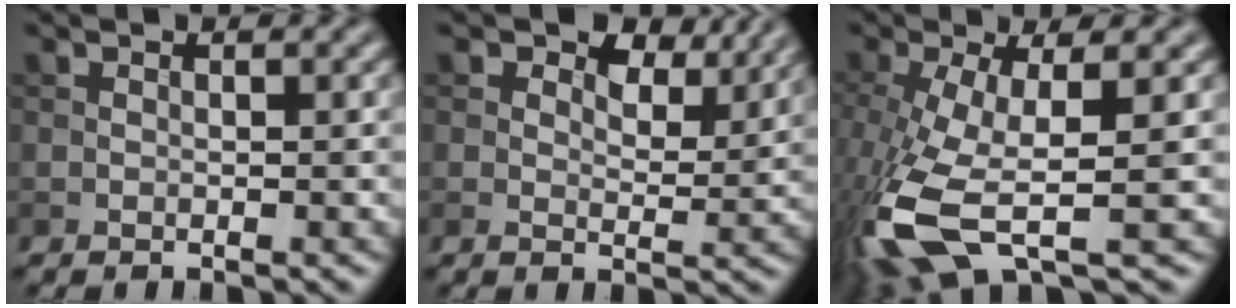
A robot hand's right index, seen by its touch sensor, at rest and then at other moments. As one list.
[{"total": 5.5, "force": [3.5, 2.8, 3.2], "torque": [-0.047, -0.003, 0.046]}, {"total": 8.7, "force": [-2.4, 3.1, 7.8], "torque": [-0.189, -0.023, -0.045]}]